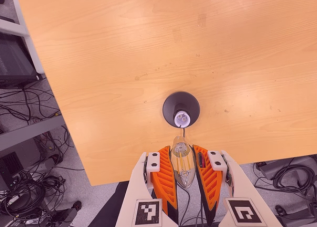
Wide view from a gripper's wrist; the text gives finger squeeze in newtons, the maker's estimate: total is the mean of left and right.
{"total": 20.6, "left": 23.3, "right": 18.0}